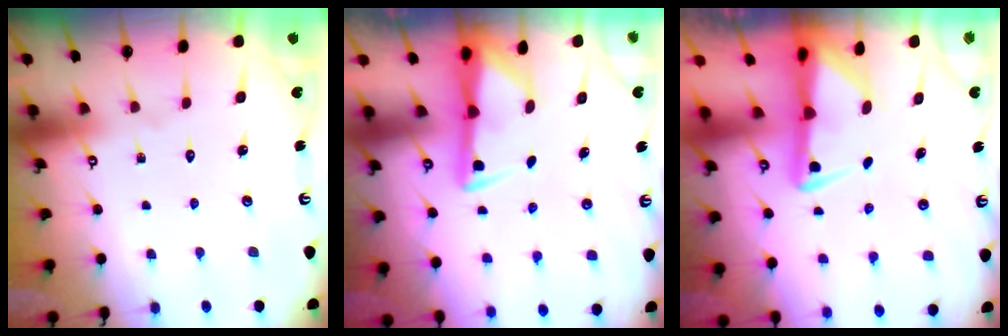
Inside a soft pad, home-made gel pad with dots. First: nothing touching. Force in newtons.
{"total": 2.8, "press": 2.7, "slide": 0.6}
{"total": 3.5, "press": 3.4, "slide": 0.7}